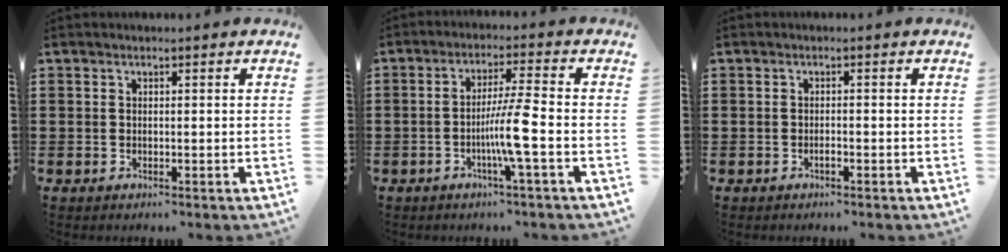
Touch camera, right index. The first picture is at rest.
{"total": 6.7, "force": [-2.1, -0.5, 6.3], "torque": [-0.115, -0.010, -0.043]}
{"total": 0.8, "force": [-0.5, 0.1, 0.6], "torque": [-0.012, -0.002, -0.008]}